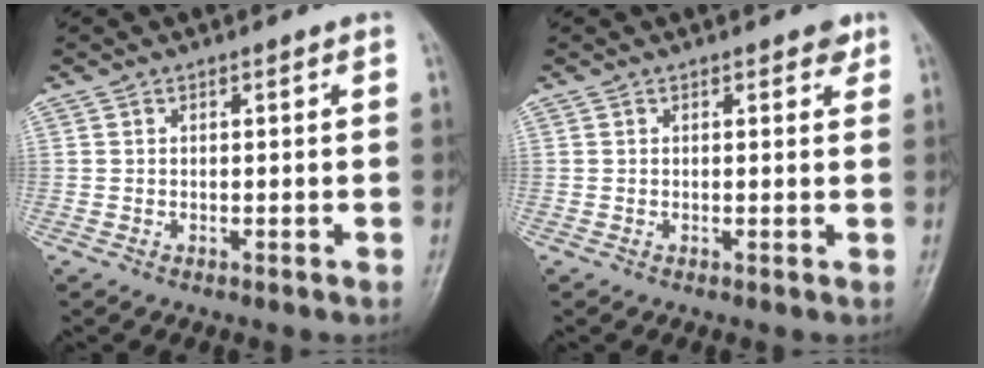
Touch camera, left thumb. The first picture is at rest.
{"total": 1.6, "force": [1.0, 0.9, 0.8], "torque": [0.003, -0.003, 0.007]}